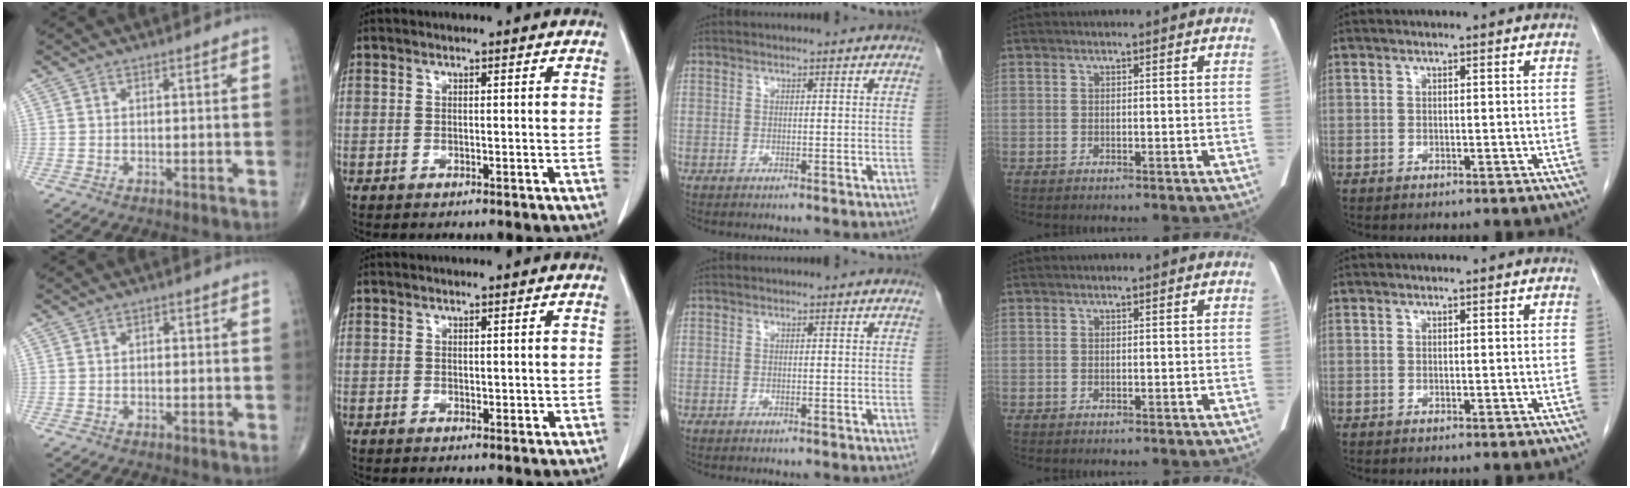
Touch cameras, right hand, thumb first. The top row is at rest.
{"thumb": {"total": 1.0, "force": [0.2, 0.7, 0.7], "torque": [-0.006, 0.002, 0.001]}, "index": {"total": 1.0, "force": [0.3, 0.7, 0.6], "torque": [-0.004, -0.001, 0.009]}}